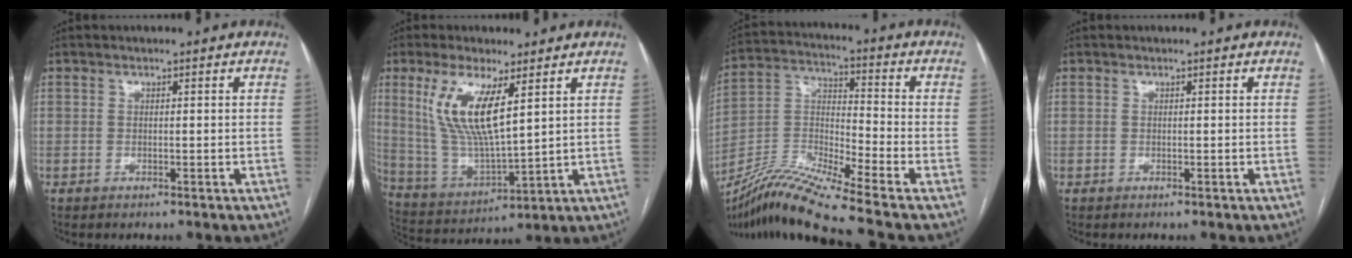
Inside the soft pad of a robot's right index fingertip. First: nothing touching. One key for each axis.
{"total": 12.2, "fx": 5.0, "fy": 2.8, "fz": 10.8, "tx": -0.236, "ty": -0.008, "tz": 0.107}
{"total": 14.5, "fx": -12.1, "fy": -1.9, "fz": 7.7, "tx": -0.157, "ty": -0.005, "tz": -0.227}
{"total": 0.0}